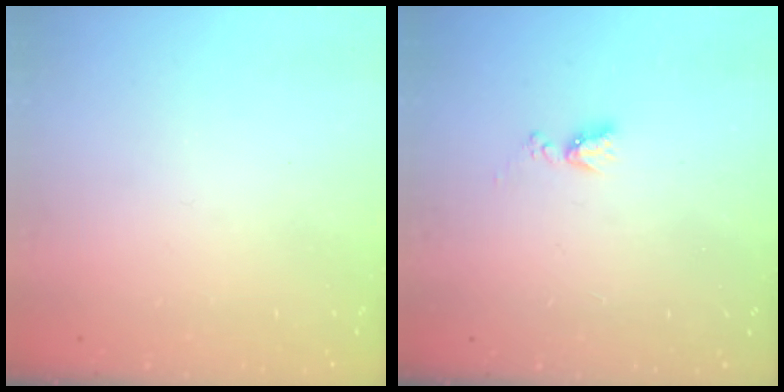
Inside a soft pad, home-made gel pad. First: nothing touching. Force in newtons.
{"total": 5.8, "press": 5.8, "slide": 0.7}